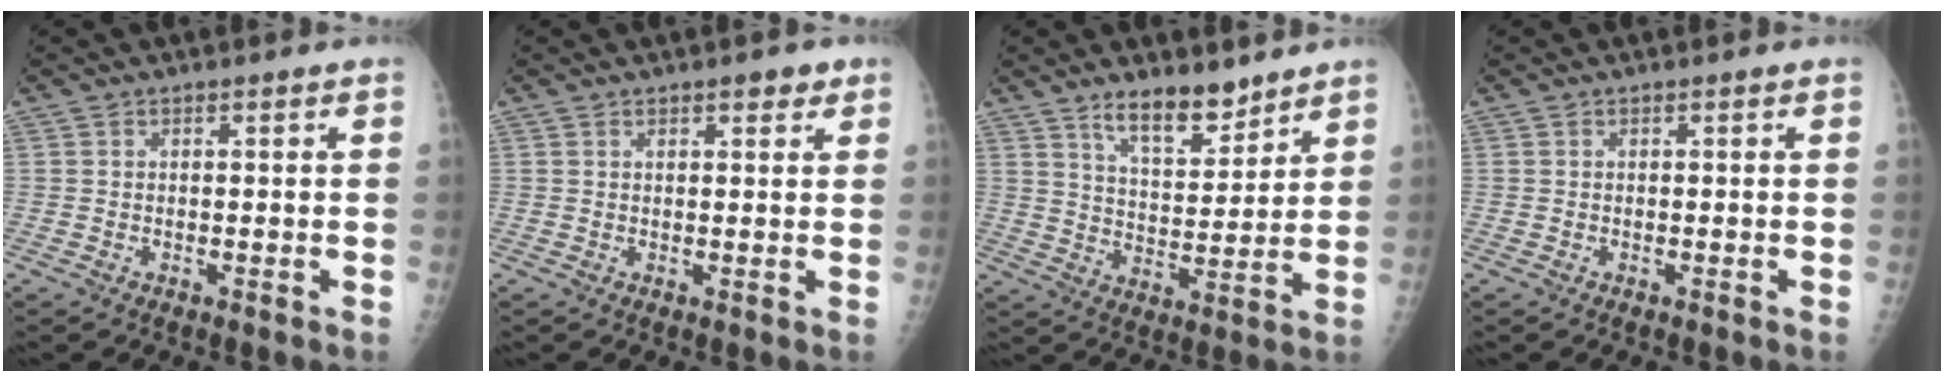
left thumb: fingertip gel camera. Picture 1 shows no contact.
{"total": 4.3, "force": [2.6, 1.5, 3.1], "torque": [-0.026, -0.009, 0.031]}
{"total": 9.4, "force": [7.2, 3.5, 4.8], "torque": [-0.054, -0.058, 0.130]}
{"total": 0.0}